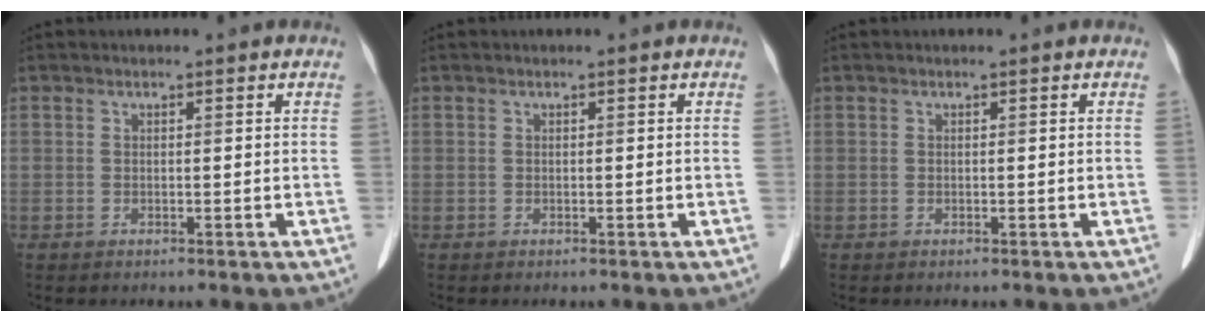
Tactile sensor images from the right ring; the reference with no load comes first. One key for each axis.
{"total": 0.0}
{"total": 0.0}